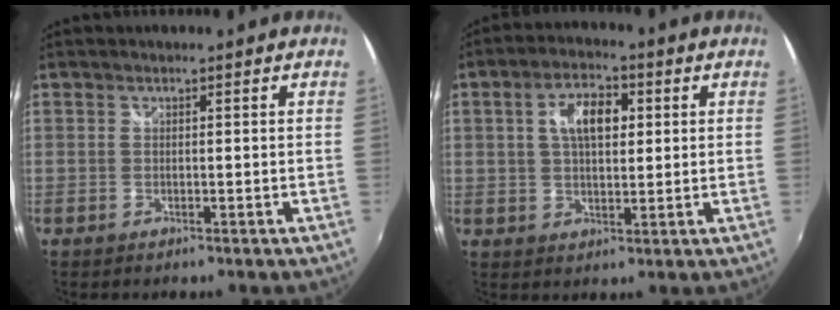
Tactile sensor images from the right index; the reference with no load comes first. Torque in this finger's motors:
{"motor_torque": [0.61, 0.18, 0.43, 0.07]}